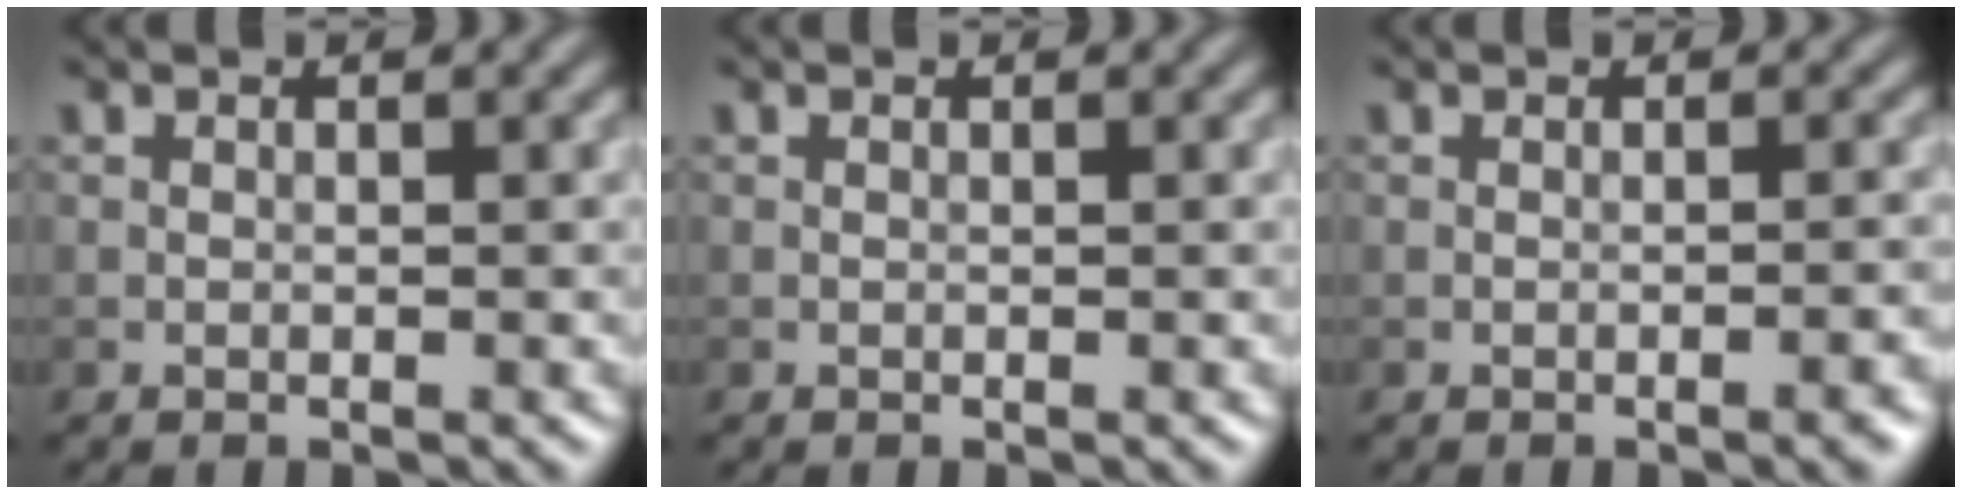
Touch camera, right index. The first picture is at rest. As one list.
[{"total": 0.0}, {"total": 1.6, "force": [-0.7, 0.3, 1.4], "torque": [-0.013, 0.003, -0.010]}]